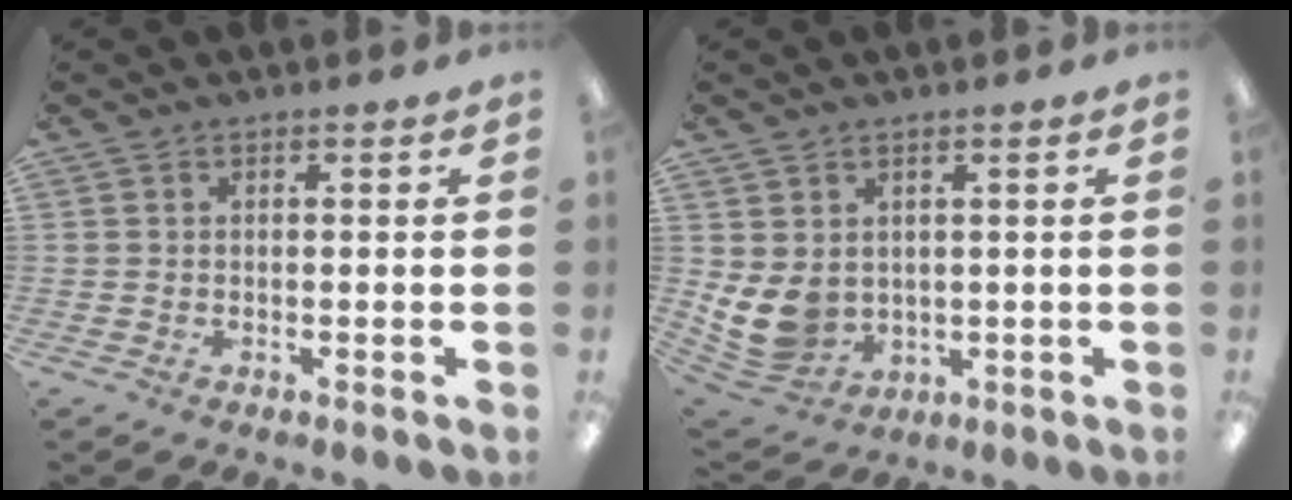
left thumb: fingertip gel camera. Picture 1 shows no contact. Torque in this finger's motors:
{"motor_torque": [1.25, 1.24, 0.33, -0.42, 0.08]}